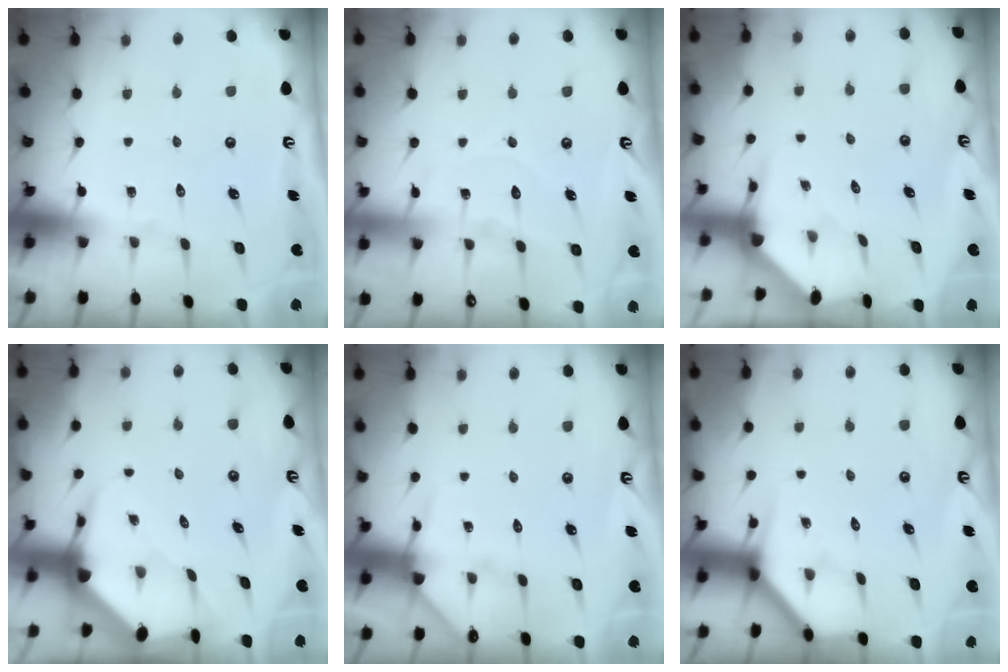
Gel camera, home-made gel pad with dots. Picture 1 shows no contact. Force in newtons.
{"total": 7.2, "press": 7.1, "slide": 0.8}
{"total": 3.2, "press": 3.2, "slide": 0.3}
{"total": 4.3, "press": 4.3, "slide": 0.5}
{"total": 5.2, "press": 5.2, "slide": 0.5}
{"total": 3.8, "press": 3.8, "slide": 0.3}